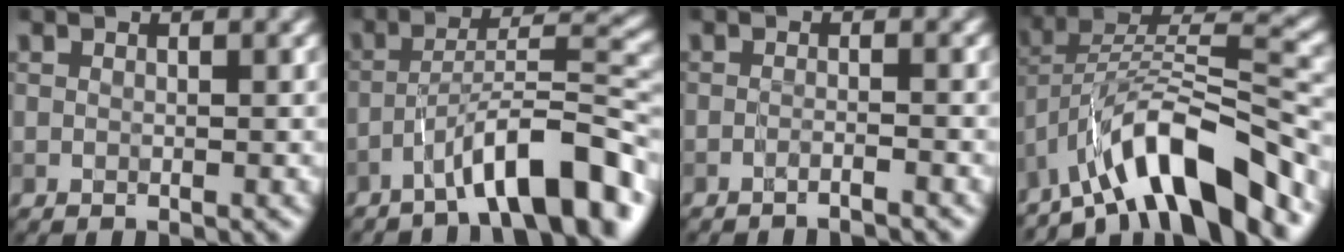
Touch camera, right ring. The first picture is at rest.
{"total": 8.9, "force": [-5.6, 1.8, 6.7], "torque": [-0.098, 0.021, -0.089]}
{"total": 1.5, "force": [-1.2, 0.1, 0.8], "torque": [-0.009, -0.004, -0.028]}
{"total": 11.0, "force": [-7.1, 3.3, 7.7], "torque": [-0.109, 0.017, -0.128]}